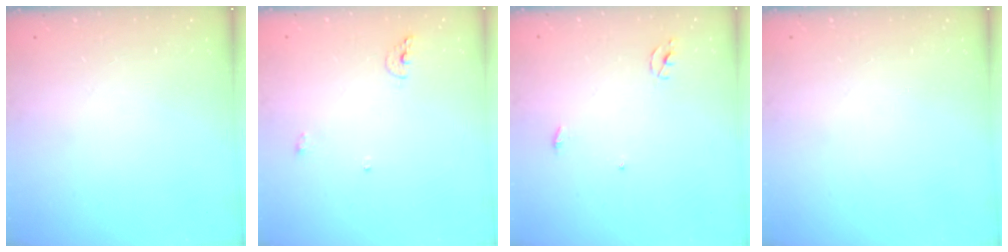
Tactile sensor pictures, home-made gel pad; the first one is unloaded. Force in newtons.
{"total": 5.6, "press": 5.5, "slide": 0.9}
{"total": 2.3, "press": 2.3, "slide": 0.1}
{"total": 0.0}